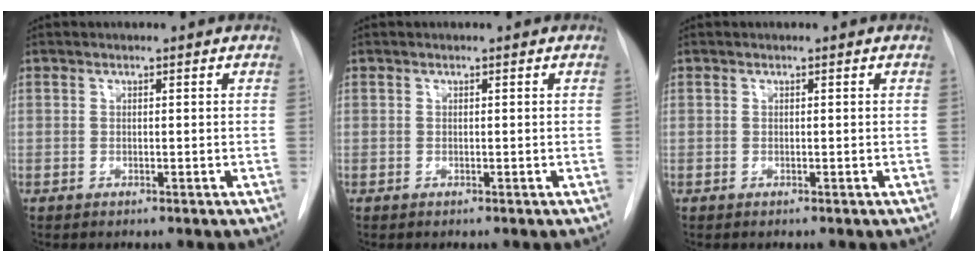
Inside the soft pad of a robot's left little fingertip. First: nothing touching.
{"total": 0.0}
{"total": 0.0}